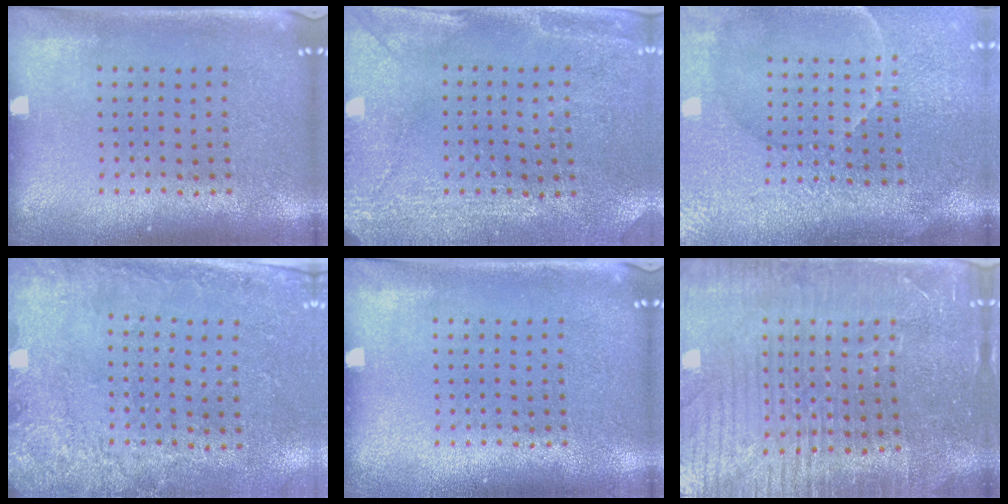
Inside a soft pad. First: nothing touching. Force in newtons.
{"total": 2.9, "press": 2.7, "slide": 1.0}
{"total": 4.3, "press": 3.9, "slide": 1.9}
{"total": 2.7, "press": 2.0, "slide": 1.8}
{"total": 0.0}
{"total": 4.4, "press": 4.2, "slide": 1.5}